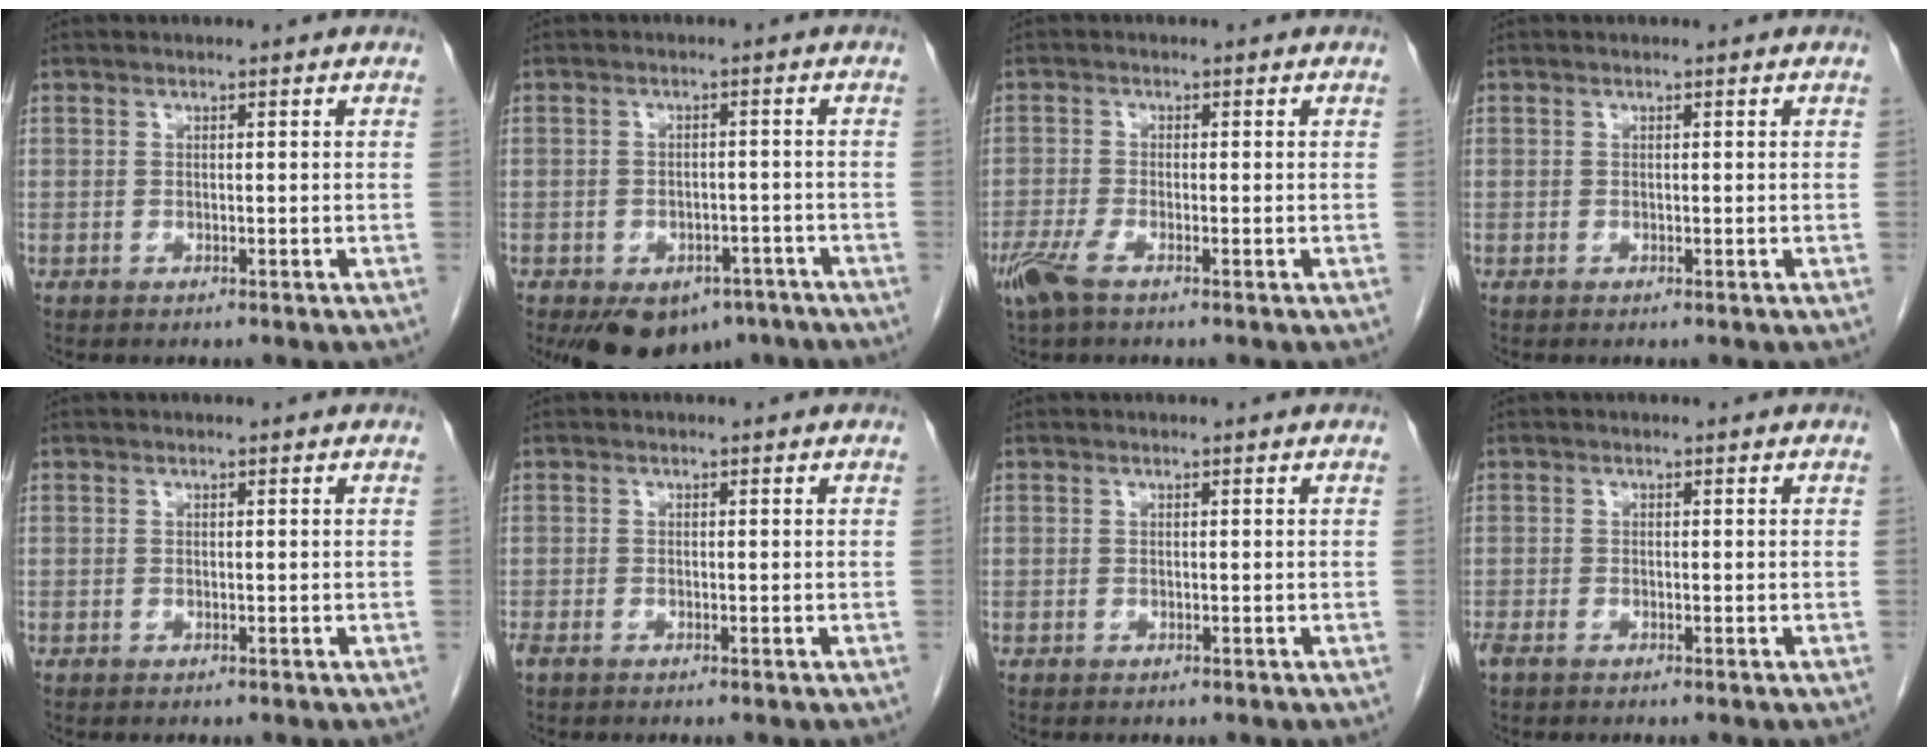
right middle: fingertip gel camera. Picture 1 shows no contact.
{"total": 10.2, "force": [-6.8, 6.1, 4.6], "torque": [-0.066, 0.006, -0.092]}
{"total": 3.8, "force": [-2.4, 0.8, 2.8], "torque": [-0.065, -0.009, -0.051]}
{"total": 0.0}
{"total": 0.0}
{"total": 1.4, "force": [-1.0, 0.6, 0.7], "torque": [-0.018, -0.004, -0.016]}
{"total": 0.0}
{"total": 1.8, "force": [-1.3, 0.7, 1.0], "torque": [-0.024, -0.004, -0.021]}